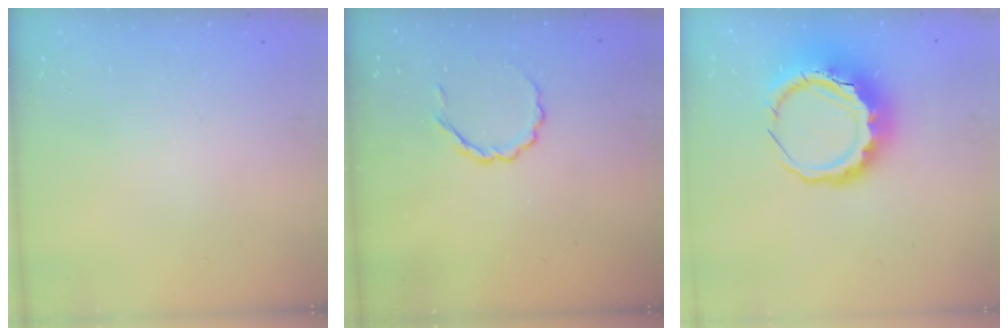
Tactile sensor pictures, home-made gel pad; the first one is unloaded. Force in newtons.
{"total": 4.0, "press": 3.8, "slide": 1.3}
{"total": 12.3, "press": 12.1, "slide": 2.4}